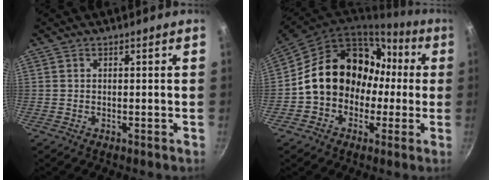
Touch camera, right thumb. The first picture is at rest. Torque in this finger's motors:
{"motor_torque": [0.92, 4.09, 1.42, -0.80, 0.17]}